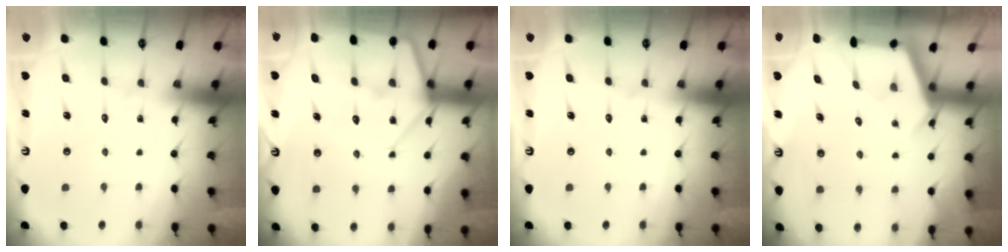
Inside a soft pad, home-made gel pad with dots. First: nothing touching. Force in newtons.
{"total": 10.9, "press": 10.8, "slide": 1.3}
{"total": 0.0}
{"total": 2.7, "press": 2.7, "slide": 0.3}